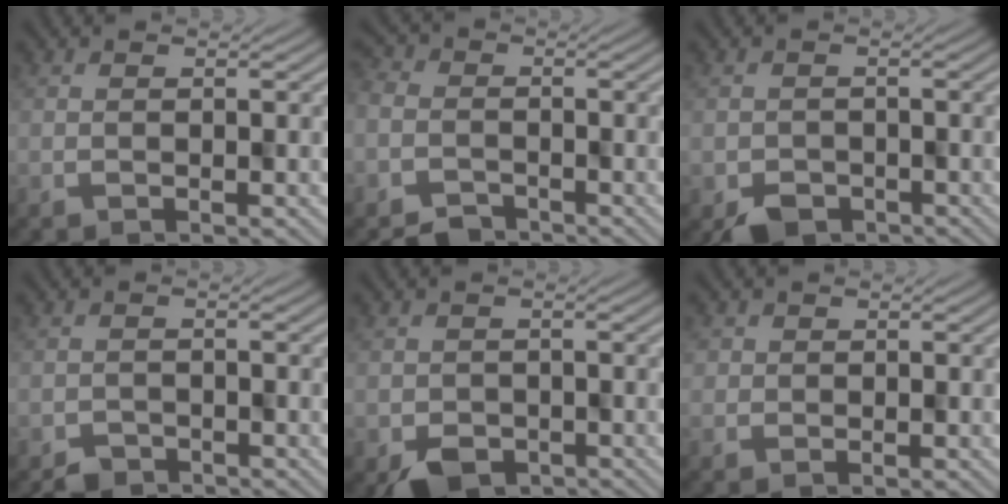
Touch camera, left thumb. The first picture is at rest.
{"total": 4.5, "force": [-3.4, 2.8, 1.3], "torque": [-0.029, -0.007, -0.072]}
{"total": 3.3, "force": [-2.2, 2.3, 1.1], "torque": [-0.017, -0.010, -0.037]}
{"total": 2.1, "force": [-1.8, 1.1, 0.2], "torque": [-0.001, -0.002, -0.031]}
{"total": 3.8, "force": [-2.1, 2.7, 1.5], "torque": [-0.026, -0.012, -0.034]}
{"total": 1.3, "force": [0.0, 1.2, -0.2], "torque": [0.010, 0.000, 0.005]}